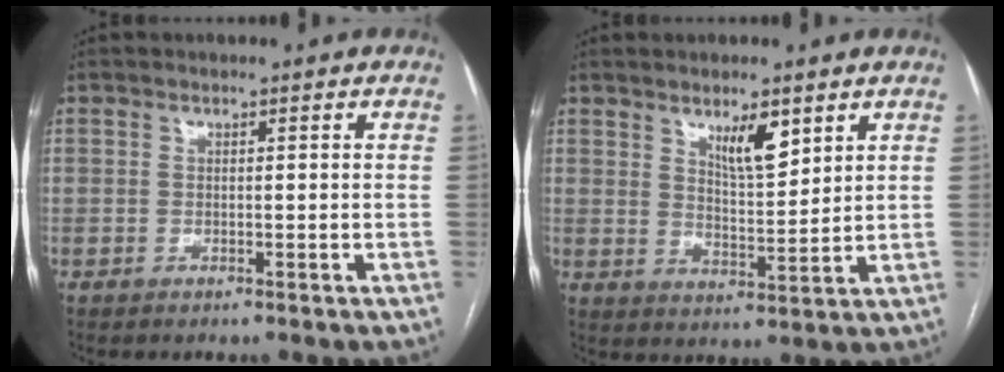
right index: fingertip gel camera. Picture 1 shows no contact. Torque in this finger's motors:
{"motor_torque": [0.26, 0.18, 0.13, 0.07]}